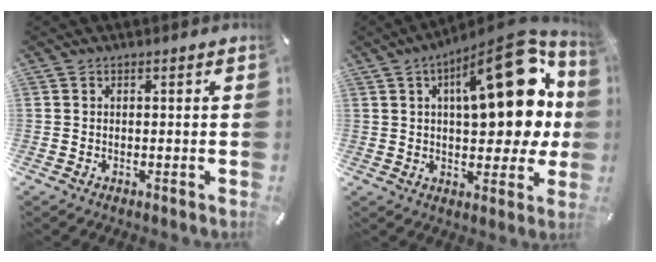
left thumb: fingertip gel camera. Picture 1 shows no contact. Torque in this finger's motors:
{"motor_torque": [2.49, 2.52, 1.89, -0.88, 0.43]}